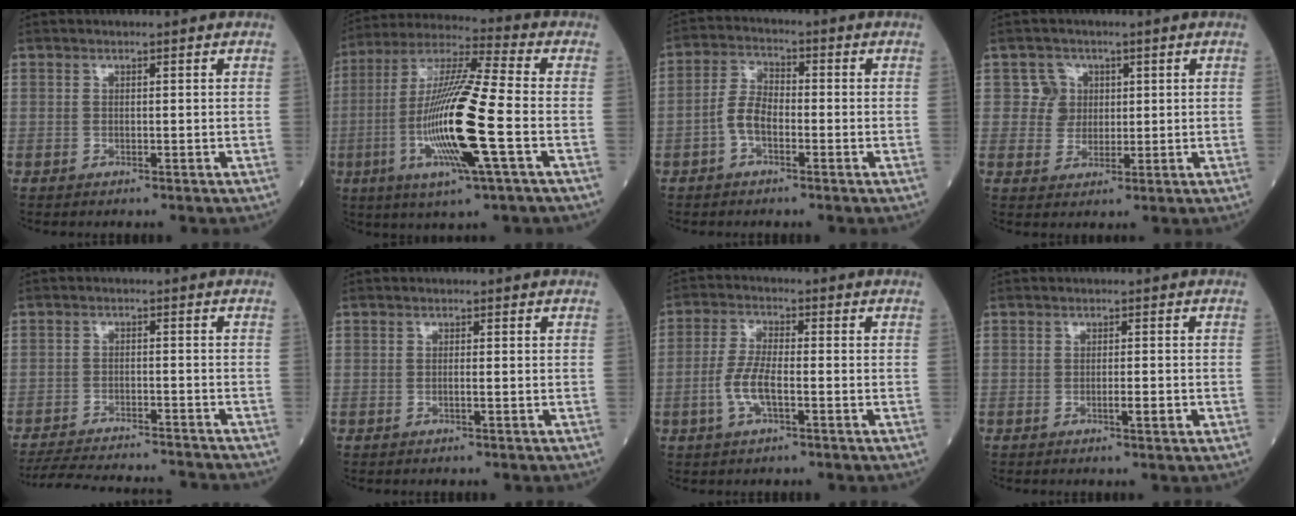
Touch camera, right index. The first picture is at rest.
{"total": 17.6, "force": [-4.0, 0.5, 17.1], "torque": [-0.349, -0.013, -0.079]}
{"total": 4.7, "force": [-1.7, 2.4, 3.7], "torque": [-0.078, 0.011, -0.037]}
{"total": 3.7, "force": [1.1, 3.5, 0.0], "torque": [0.007, 0.006, 0.021]}
{"total": 14.6, "force": [-13.9, 1.6, 4.4], "torque": [-0.082, -0.008, -0.192]}
{"total": 0.5, "force": [-0.1, -0.1, 0.5], "torque": [-0.011, 0.001, -0.002]}
{"total": 5.6, "force": [-1.7, 1.5, 5.1], "torque": [-0.115, 0.003, -0.034]}
{"total": 1.9, "force": [-0.6, 0.1, 1.8], "torque": [-0.032, -0.002, -0.007]}